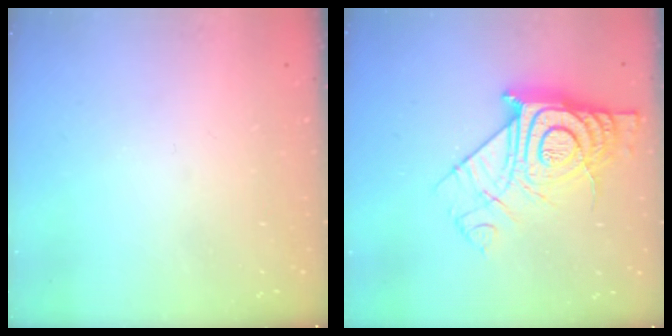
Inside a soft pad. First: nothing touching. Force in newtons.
{"total": 16.9, "press": 16.9, "slide": 1.3}